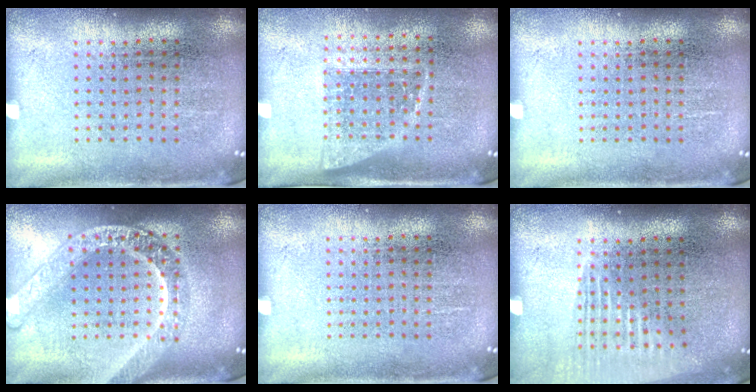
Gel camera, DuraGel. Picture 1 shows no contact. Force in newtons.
{"total": 1.2, "press": 0.9, "slide": 0.7}
{"total": 0.0}
{"total": 2.9, "press": 2.9, "slide": 0.4}
{"total": 0.0}
{"total": 1.3, "press": 1.2, "slide": 0.6}